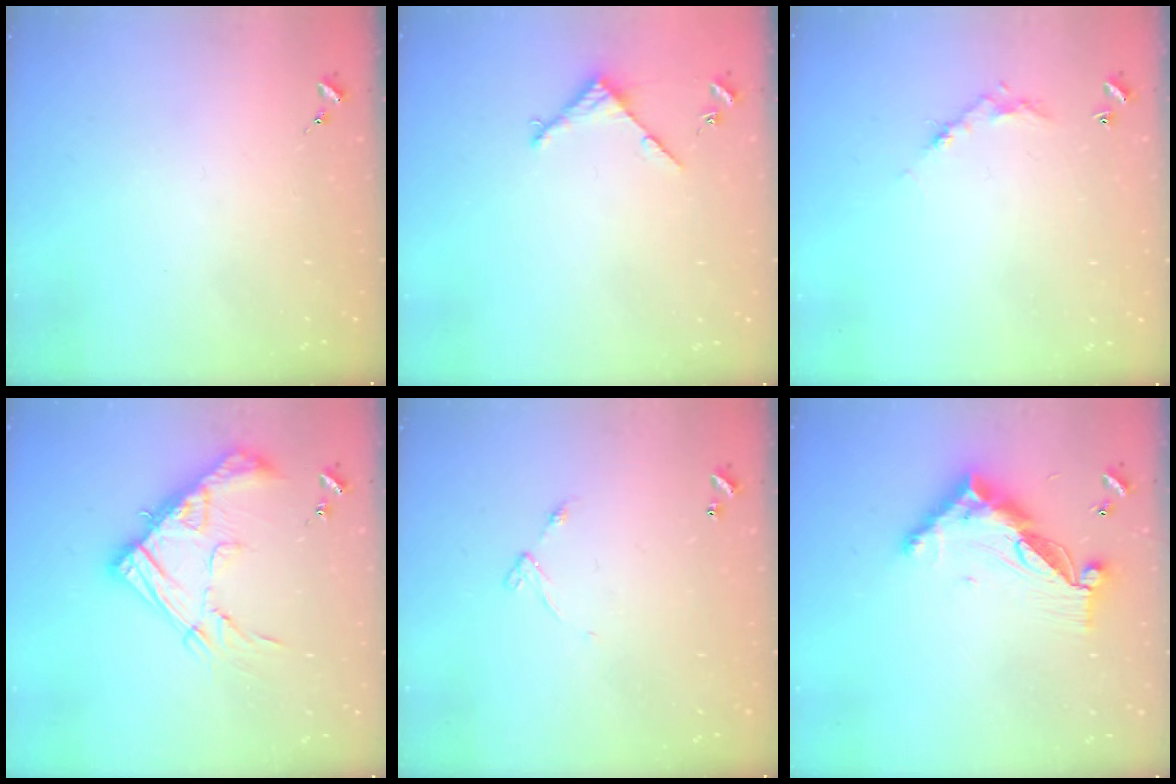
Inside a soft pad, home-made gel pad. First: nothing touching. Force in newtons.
{"total": 3.4, "press": 3.4, "slide": 0.4}
{"total": 5.2, "press": 5.2, "slide": 0.3}
{"total": 19.5, "press": 19.4, "slide": 1.8}
{"total": 5.9, "press": 5.9, "slide": 0.6}
{"total": 13.7, "press": 13.6, "slide": 1.0}